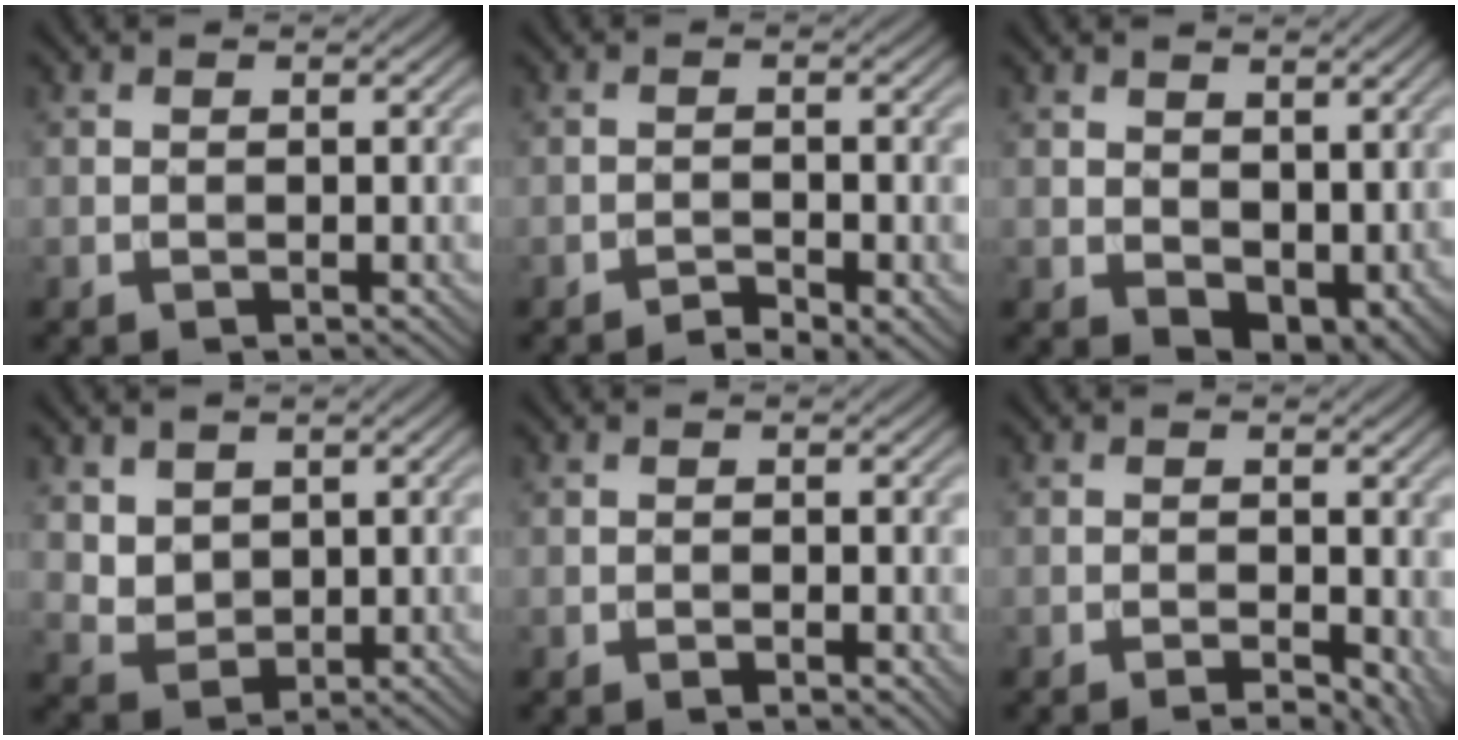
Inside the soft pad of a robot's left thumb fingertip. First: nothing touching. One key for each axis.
{"total": 2.4, "fx": -1.9, "fy": 0.5, "fz": 1.4, "tx": -0.025, "ty": 0.002, "tz": -0.034}
{"total": 6.0, "fx": 1.5, "fy": 3.9, "fz": 4.2, "tx": -0.081, "ty": -0.018, "tz": 0.038}
{"total": 3.8, "fx": 2.0, "fy": 2.8, "fz": 1.6, "tx": -0.053, "ty": -0.013, "tz": 0.047}
{"total": 0.8, "fx": -0.3, "fy": 0.2, "fz": 0.7, "tx": -0.012, "ty": -0.001, "tz": -0.004}
{"total": 4.4, "fx": -1.7, "fy": 1.9, "fz": 3.6, "tx": -0.044, "ty": -0.005, "tz": -0.015}